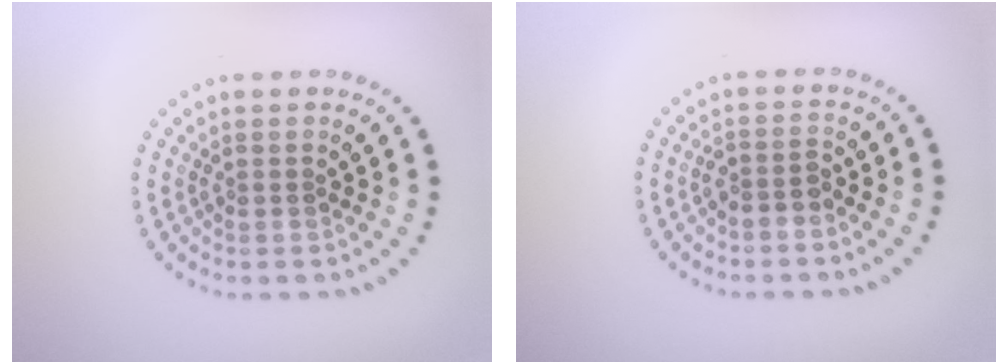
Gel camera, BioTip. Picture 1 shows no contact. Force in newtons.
{"total": 1.6, "press": 1.2, "slide": 1.0}